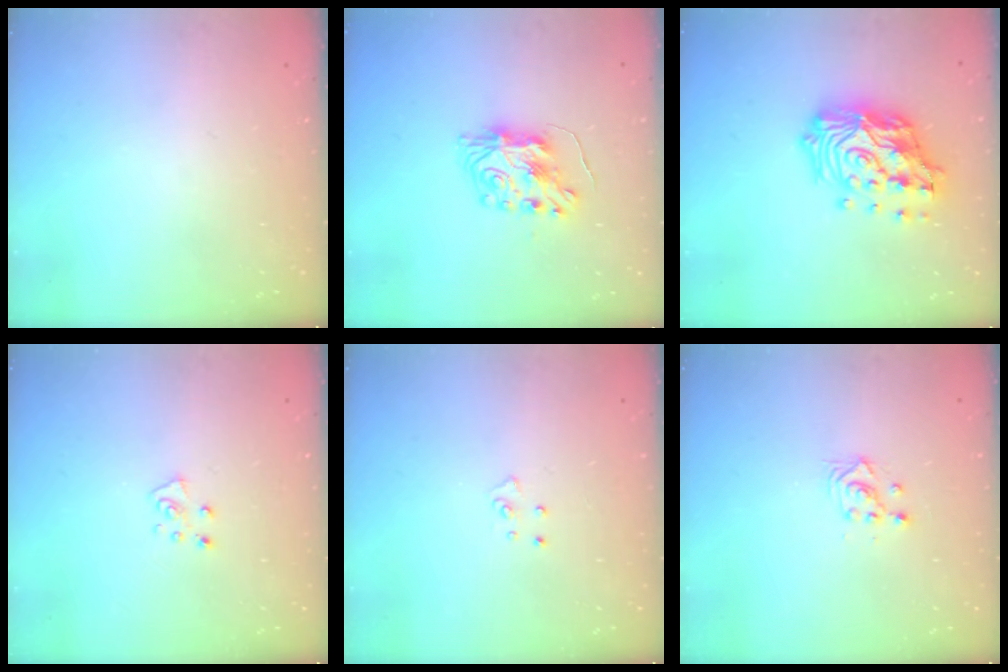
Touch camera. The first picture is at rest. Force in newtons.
{"total": 7.8, "press": 7.8, "slide": 0.2}
{"total": 20.6, "press": 20.5, "slide": 2.7}
{"total": 5.7, "press": 5.7, "slide": 0.7}
{"total": 4.1, "press": 4.1, "slide": 0.4}
{"total": 2.3, "press": 2.3, "slide": 0.2}